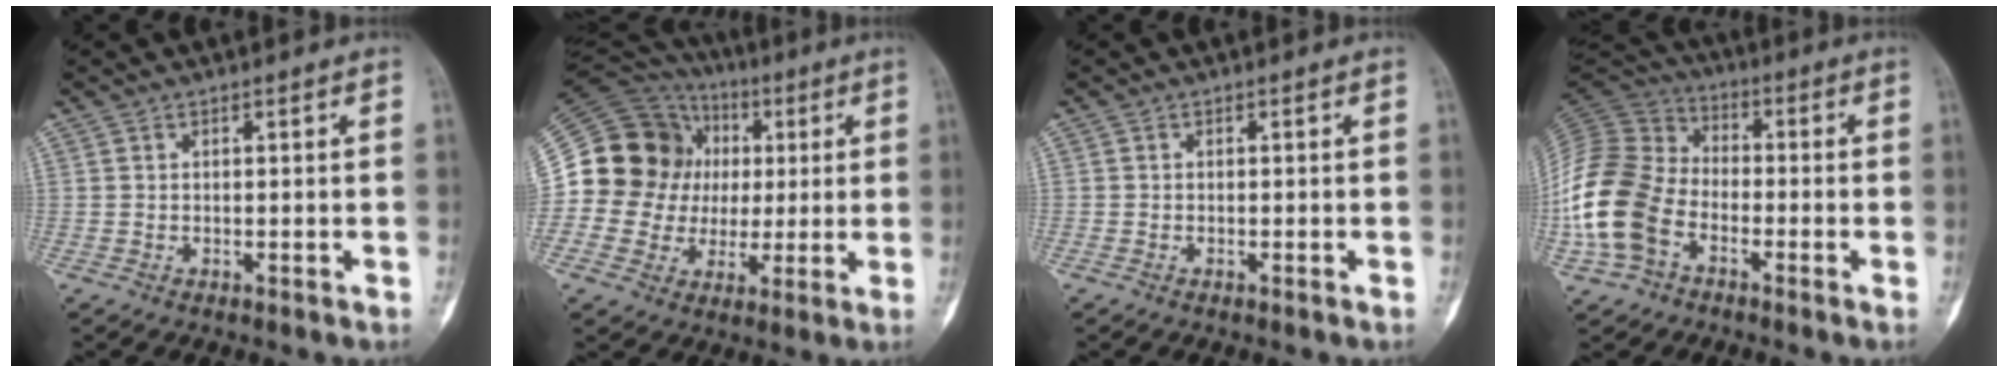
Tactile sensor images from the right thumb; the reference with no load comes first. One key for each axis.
{"total": 19.5, "fx": 1.9, "fy": 17.9, "fz": 7.7, "tx": -0.112, "ty": 0.049, "tz": 0.046}
{"total": 0.0}
{"total": 17.1, "fx": -5.5, "fy": 12.2, "fz": 10.7, "tx": -0.228, "ty": 0.039, "tz": -0.114}